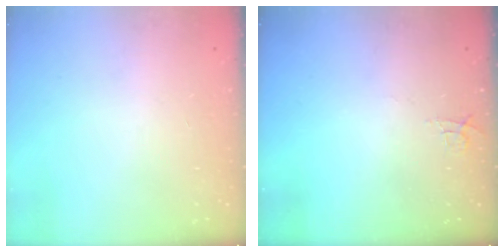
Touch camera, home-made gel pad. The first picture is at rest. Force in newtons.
{"total": 2.9, "press": 2.9, "slide": 0.3}